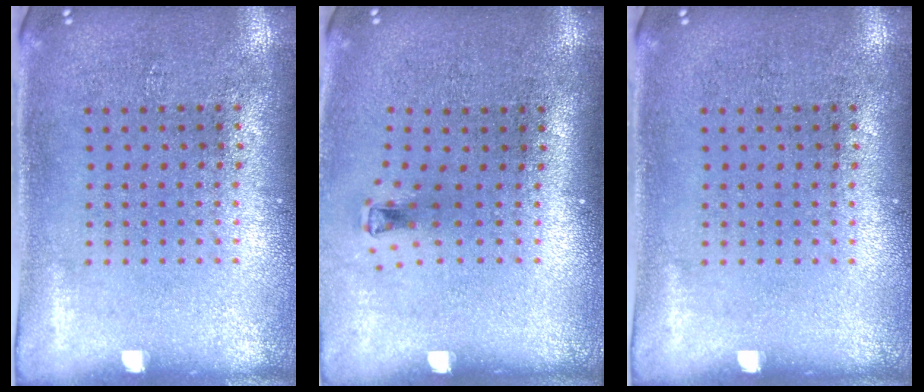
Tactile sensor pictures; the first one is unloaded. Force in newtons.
{"total": 0.7, "press": 0.3, "slide": 0.7}
{"total": 0.0}